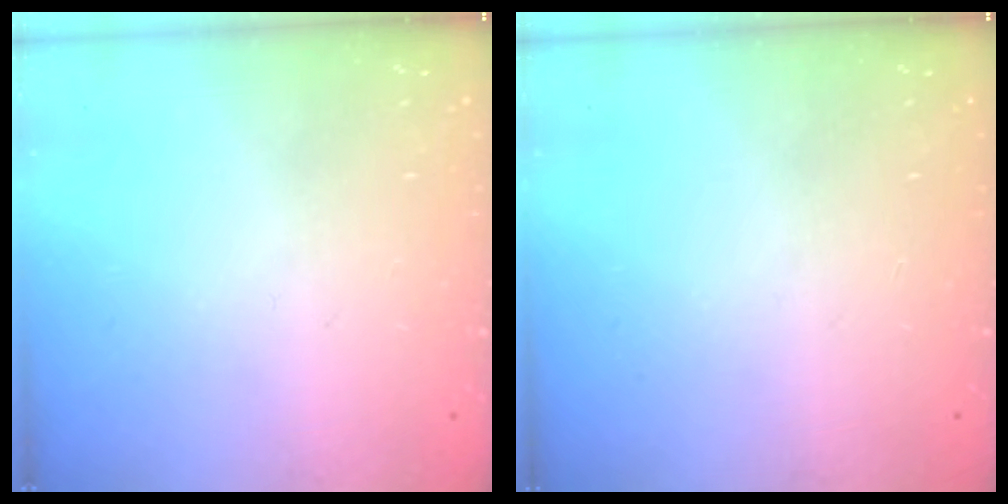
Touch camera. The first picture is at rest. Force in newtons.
{"total": 0.0}